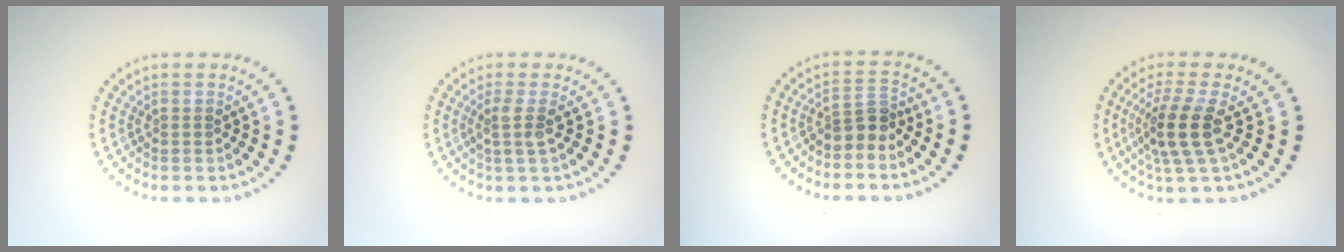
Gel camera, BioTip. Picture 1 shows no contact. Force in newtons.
{"total": 1.8, "press": 1.3, "slide": 1.3}
{"total": 2.4, "press": 1.9, "slide": 1.6}
{"total": 3.8, "press": 3.0, "slide": 2.4}